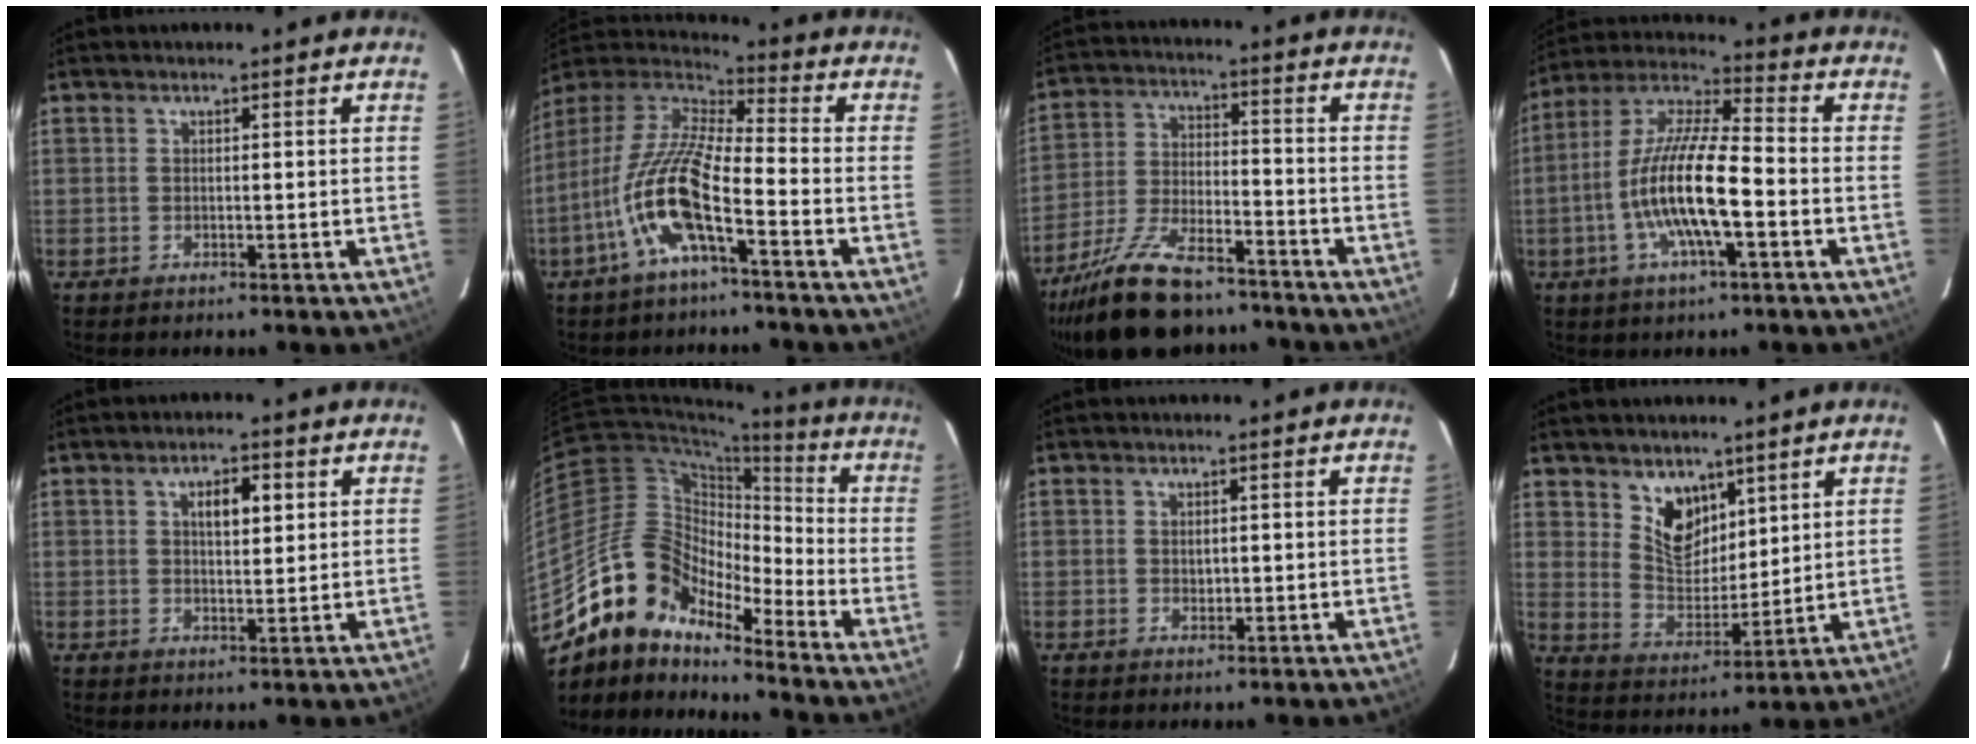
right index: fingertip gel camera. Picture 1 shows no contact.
{"total": 14.7, "force": [-6.6, 3.0, 12.7], "torque": [-0.252, -0.010, -0.133]}
{"total": 19.2, "force": [-15.5, 6.8, 9.1], "torque": [-0.191, -0.015, -0.254]}
{"total": 15.2, "force": [-4.2, 3.3, 14.3], "torque": [-0.280, -0.003, -0.084]}
{"total": 4.6, "force": [1.6, 2.0, 3.9], "torque": [-0.063, 0.011, 0.029]}
{"total": 13.8, "force": [-11.8, 5.4, 4.7], "torque": [-0.076, 0.021, -0.237]}
{"total": 1.3, "force": [0.1, 1.0, 0.7], "torque": [-0.009, 0.001, 0.003]}
{"total": 8.5, "force": [5.4, 5.3, 3.8], "torque": [-0.059, -0.004, 0.111]}